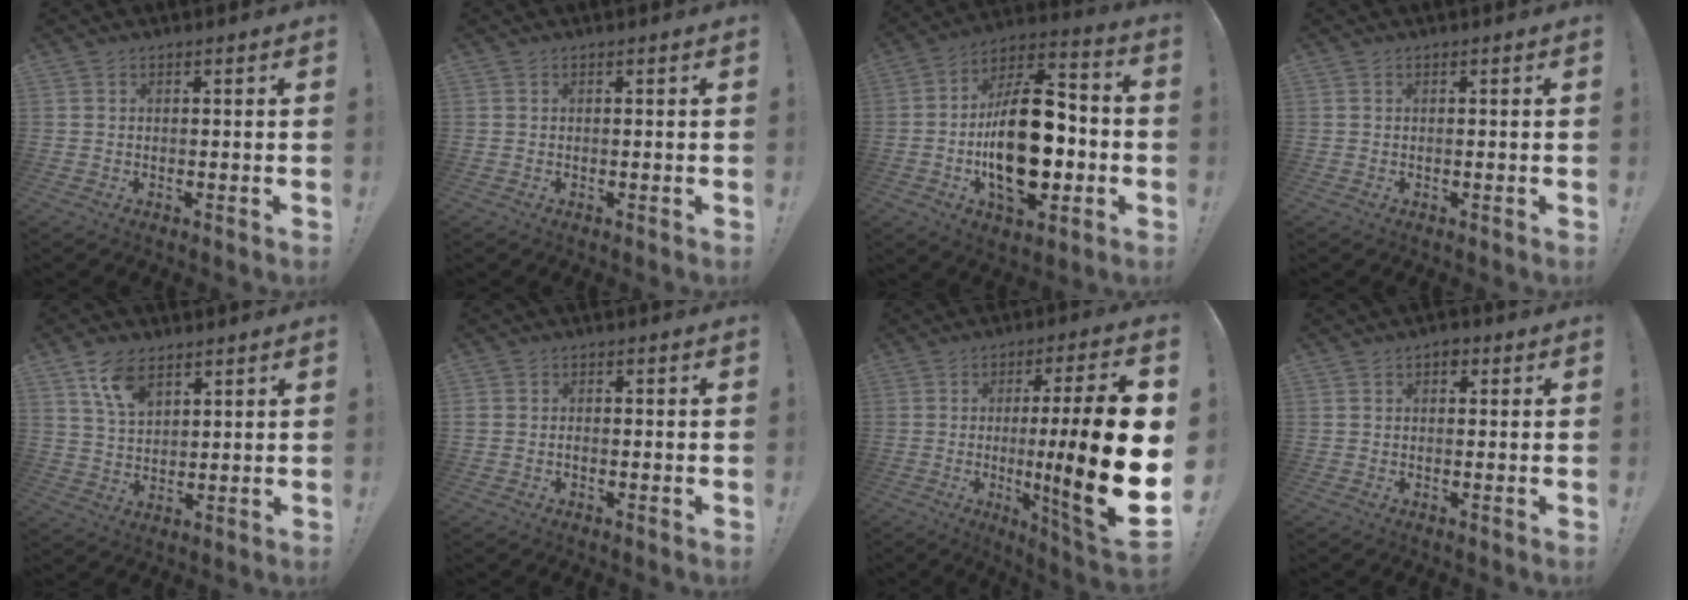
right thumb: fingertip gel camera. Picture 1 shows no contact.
{"total": 0.0}
{"total": 24.8, "force": [-4.0, 13.2, 20.6], "torque": [-0.355, 0.024, -0.056]}
{"total": 0.0}
{"total": 9.0, "force": [5.7, 5.0, 4.9], "torque": [-0.089, -0.020, 0.109]}
{"total": 0.9, "force": [-0.7, 0.6, 0.1], "torque": [-0.006, 0.004, -0.012]}
{"total": 22.8, "force": [-2.4, 1.5, 22.6], "torque": [-0.374, -0.011, -0.042]}
{"total": 2.3, "force": [0.8, 1.7, 1.4], "torque": [-0.012, 0.000, 0.011]}